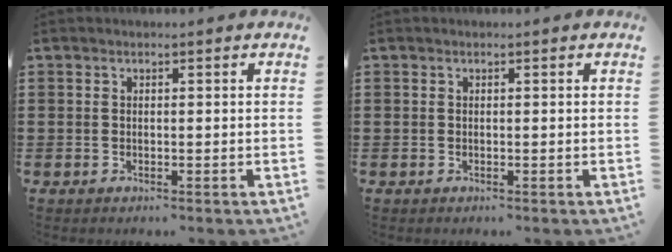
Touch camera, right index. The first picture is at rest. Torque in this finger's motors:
{"motor_torque": [0.00, 0.00, 0.00, 0.00]}